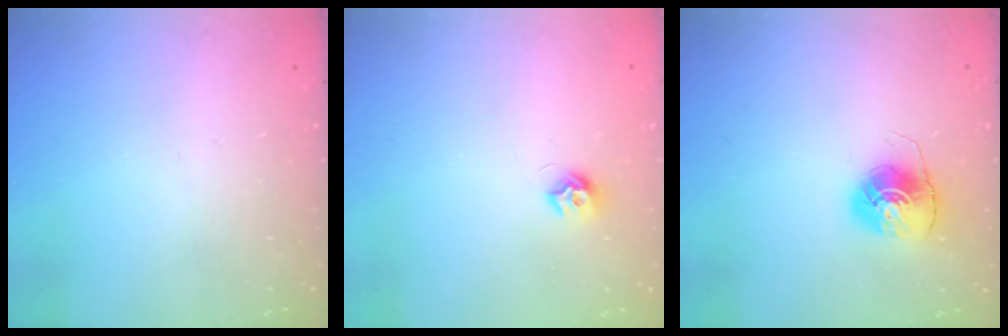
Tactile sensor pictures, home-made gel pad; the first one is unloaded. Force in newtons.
{"total": 7.6, "press": 7.6, "slide": 0.6}
{"total": 7.9, "press": 7.9, "slide": 0.1}